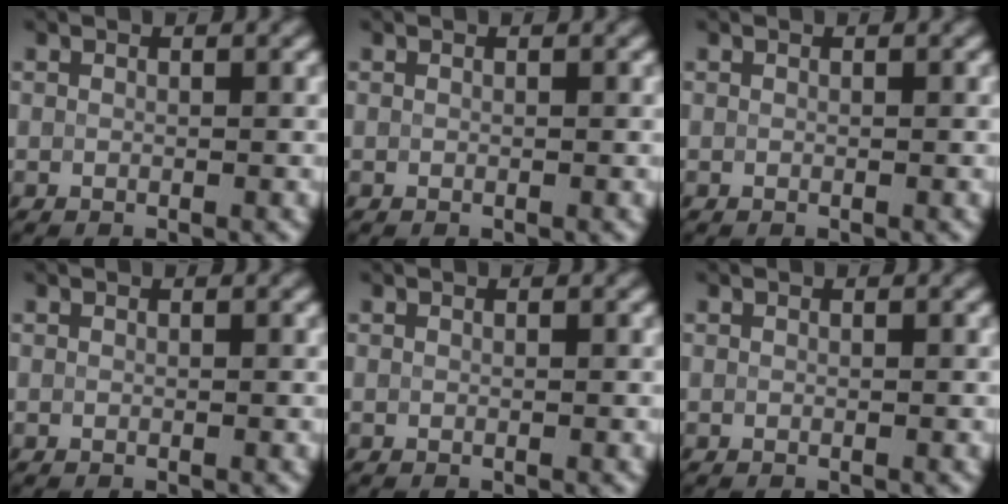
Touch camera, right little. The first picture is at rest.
{"total": 0.0}
{"total": 0.0}
{"total": 0.0}
{"total": 0.0}
{"total": 0.0}